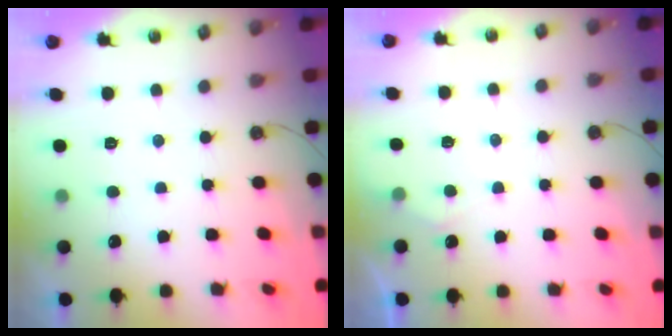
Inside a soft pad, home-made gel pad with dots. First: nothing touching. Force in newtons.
{"total": 2.9, "press": 2.9, "slide": 0.4}